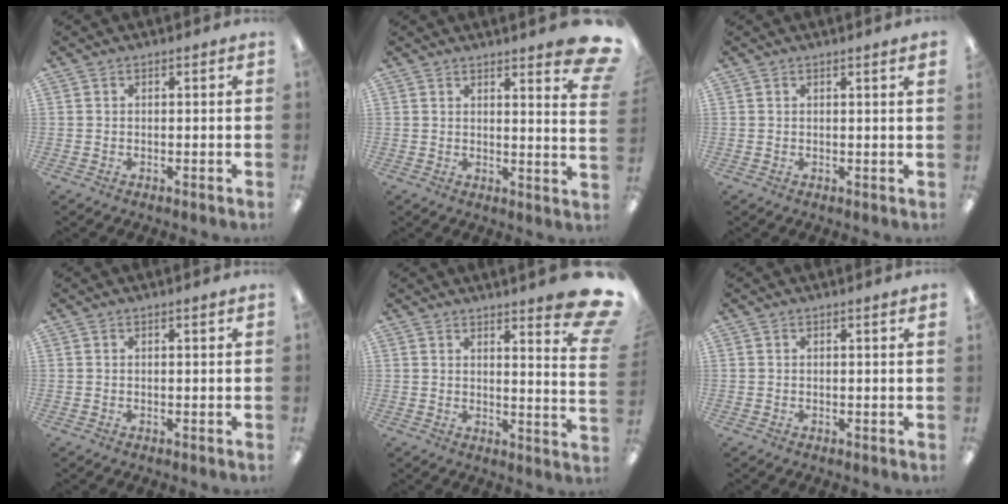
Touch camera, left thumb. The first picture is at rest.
{"total": 6.0, "force": [4.6, 0.6, 3.8], "torque": [-0.045, -0.038, 0.074]}
{"total": 1.0, "force": [0.8, -0.2, 0.6], "torque": [-0.011, -0.002, 0.014]}
{"total": 0.7, "force": [0.5, 0.0, 0.5], "torque": [-0.009, 0.000, 0.008]}
{"total": 9.4, "force": [6.7, 1.4, 6.4], "torque": [-0.081, -0.059, 0.111]}
{"total": 0.8, "force": [0.6, -0.2, 0.5], "torque": [-0.009, -0.001, 0.011]}